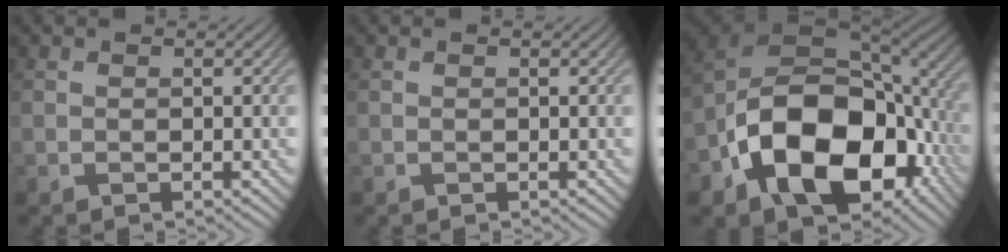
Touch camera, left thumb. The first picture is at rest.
{"total": 0.0}
{"total": 19.5, "force": [-6.1, 12.6, 13.7], "torque": [-0.258, -0.036, -0.101]}